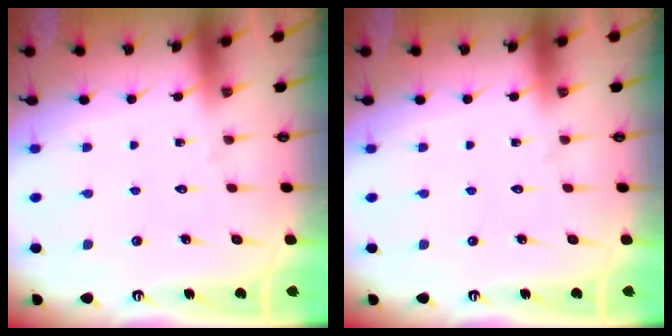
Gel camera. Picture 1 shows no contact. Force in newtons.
{"total": 0.0}